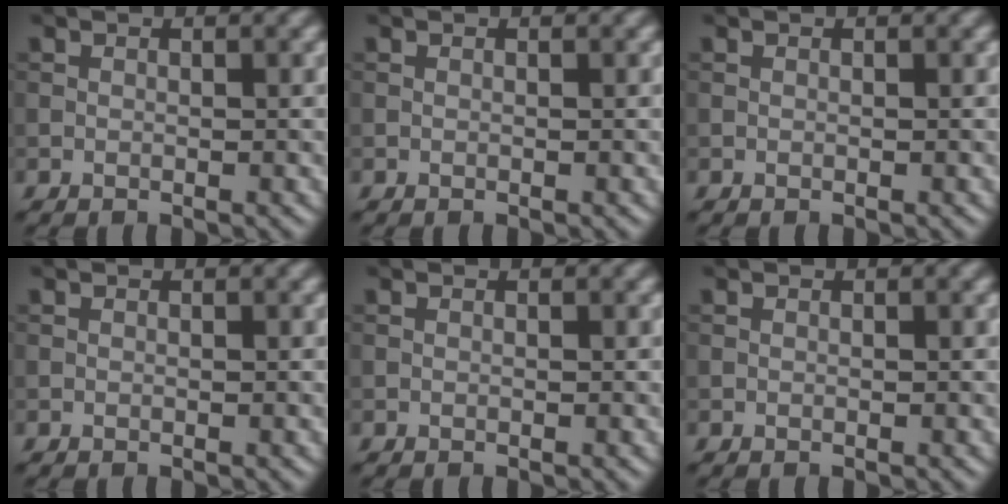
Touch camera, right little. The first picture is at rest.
{"total": 0.0}
{"total": 0.0}
{"total": 0.0}
{"total": 0.0}
{"total": 0.0}